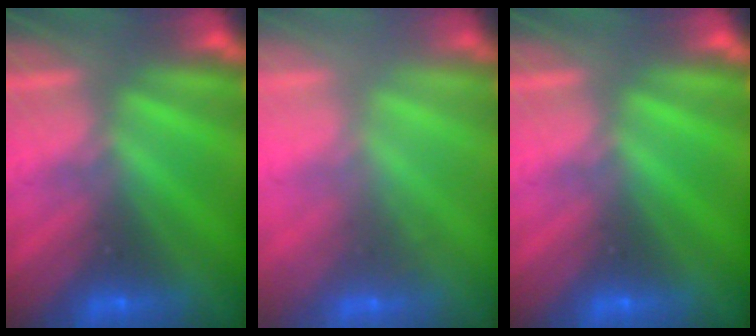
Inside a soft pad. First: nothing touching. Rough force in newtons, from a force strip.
{"total": 2.3}
{"total": 0.0}